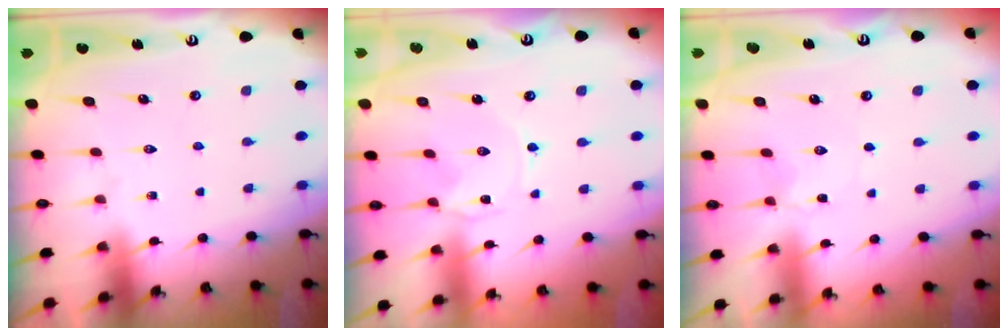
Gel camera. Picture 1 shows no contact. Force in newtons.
{"total": 0.0}
{"total": 2.5, "press": 2.5, "slide": 0.3}